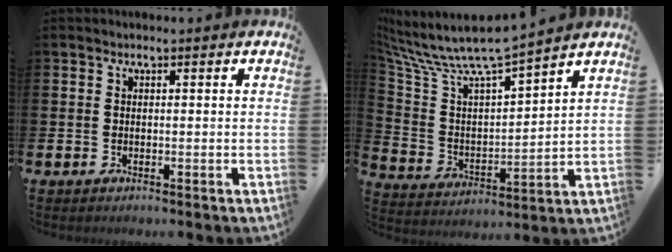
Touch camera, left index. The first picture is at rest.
{"total": 8.6, "force": [7.9, 1.1, 3.2], "torque": [-0.106, -0.059, 0.132]}